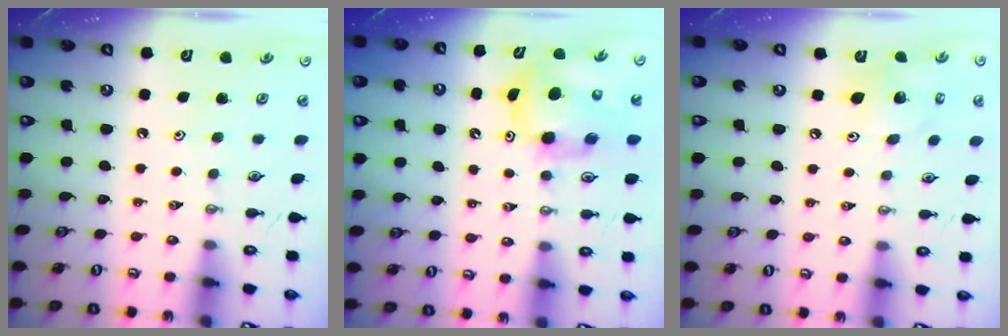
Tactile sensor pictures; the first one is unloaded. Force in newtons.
{"total": 8.8, "press": 8.8, "slide": 0.6}
{"total": 11.0, "press": 10.8, "slide": 1.6}